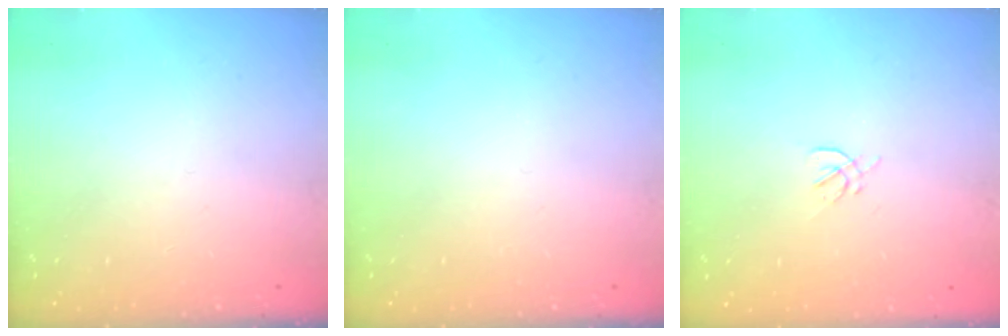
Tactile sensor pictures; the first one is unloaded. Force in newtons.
{"total": 0.0}
{"total": 1.6, "press": 1.5, "slide": 0.6}